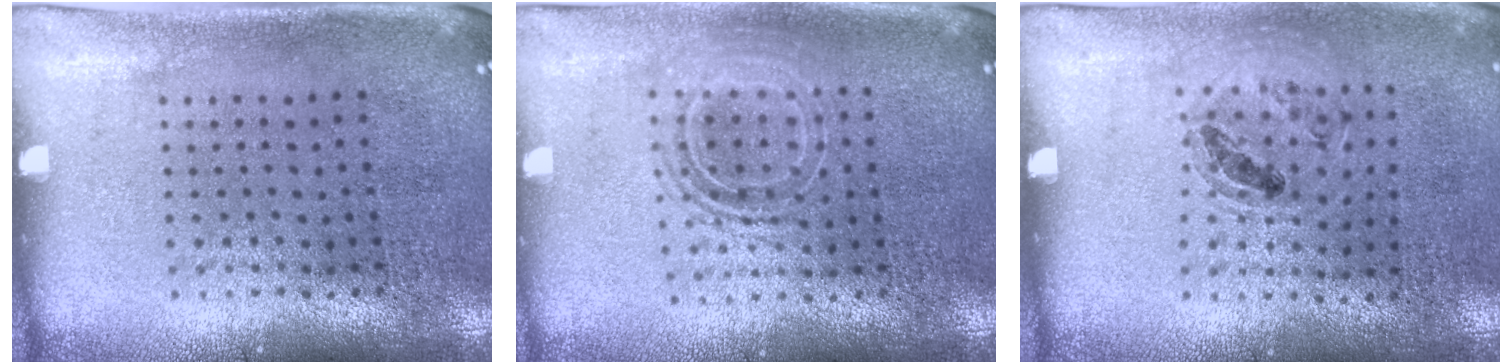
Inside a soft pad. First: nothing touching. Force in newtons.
{"total": 1.6, "press": 1.3, "slide": 0.9}
{"total": 0.9, "press": 0.9, "slide": 0.3}